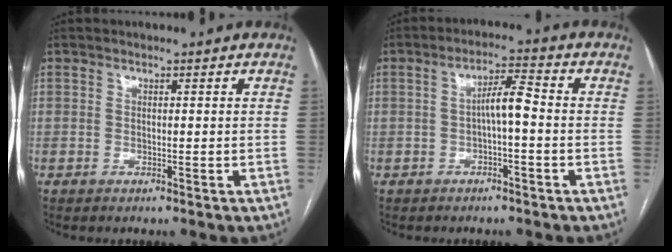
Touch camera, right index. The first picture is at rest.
{"total": 4.5, "force": [-0.6, 0.6, 4.4], "torque": [-0.073, 0.016, -0.008]}